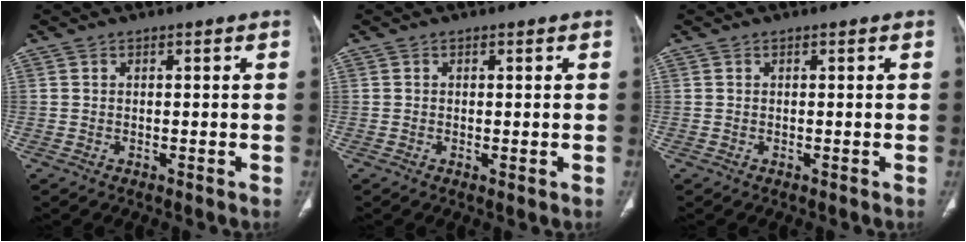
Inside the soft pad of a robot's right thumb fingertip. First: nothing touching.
{"total": 0.6, "force": [-0.1, 0.2, 0.6], "torque": [-0.015, -0.004, -0.001]}
{"total": 0.0}